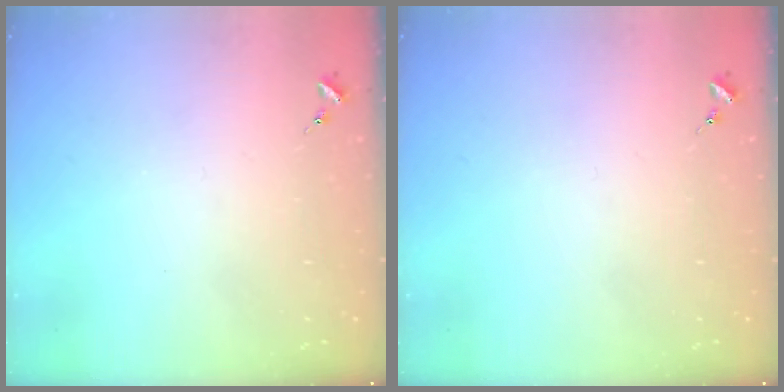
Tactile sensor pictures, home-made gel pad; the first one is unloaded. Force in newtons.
{"total": 0.0}